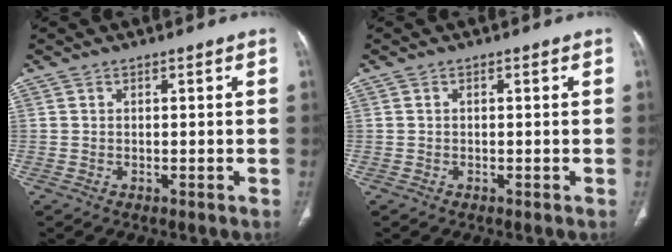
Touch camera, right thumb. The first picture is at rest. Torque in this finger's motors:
{"motor_torque": [0.00, 0.14, -0.32, 0.06, 0.03]}